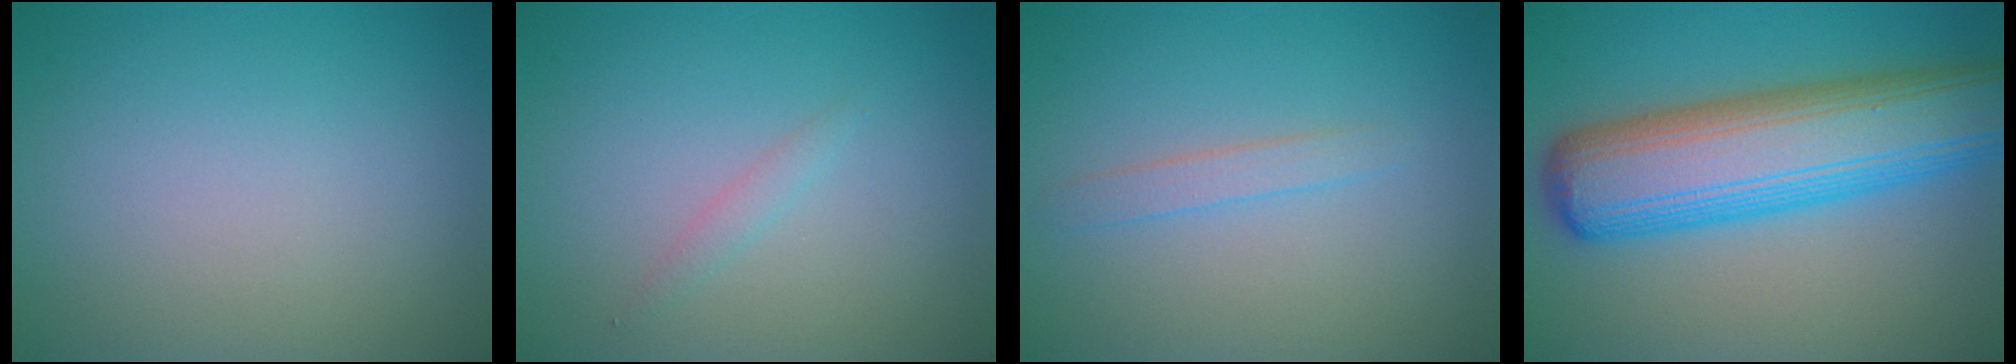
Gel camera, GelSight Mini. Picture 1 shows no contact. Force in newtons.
{"total": 0.9, "press": 0.9, "slide": 0.1}
{"total": 1.3, "press": 1.3, "slide": 0.0}
{"total": 11.8, "press": 11.8, "slide": 0.3}